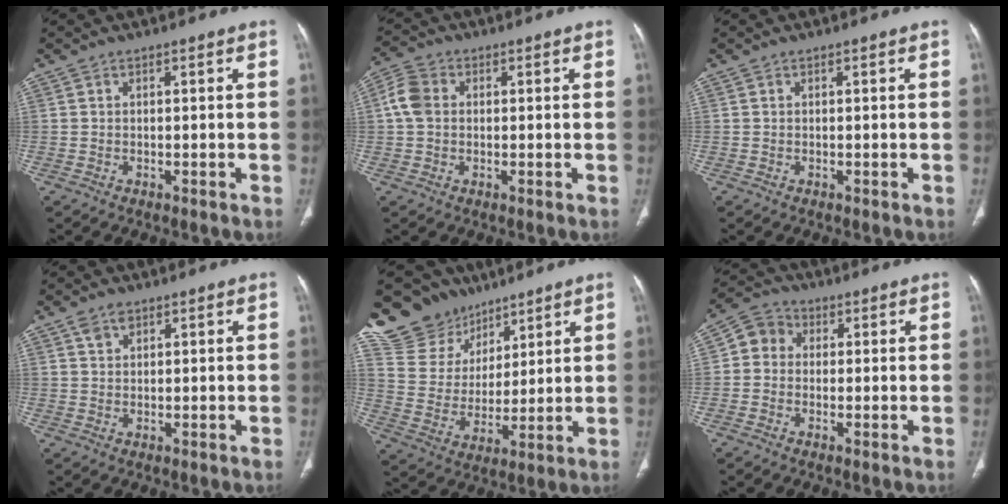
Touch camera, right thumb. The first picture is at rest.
{"total": 5.2, "force": [0.6, 4.0, 3.3], "torque": [-0.071, 0.015, 0.007]}
{"total": 0.0}
{"total": 2.5, "force": [1.5, 1.5, 1.2], "torque": [-0.017, -0.003, 0.030]}
{"total": 14.2, "force": [10.7, 9.1, 2.1], "torque": [-0.006, -0.047, 0.210]}
{"total": 5.6, "force": [0.6, 5.0, 2.5], "torque": [-0.028, 0.015, -0.004]}